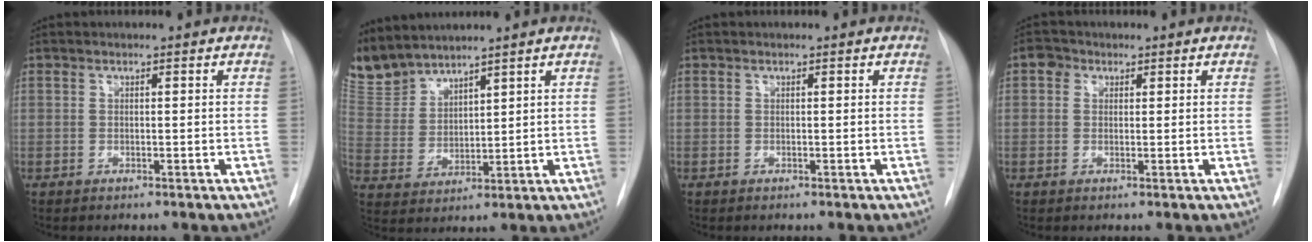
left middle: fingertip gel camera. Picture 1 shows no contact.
{"total": 7.4, "force": [7.2, 1.2, 0.8], "torque": [-0.035, 0.007, 0.165]}
{"total": 0.0}
{"total": 2.1, "force": [0.8, 1.8, 0.7], "torque": [-0.010, 0.011, 0.009]}